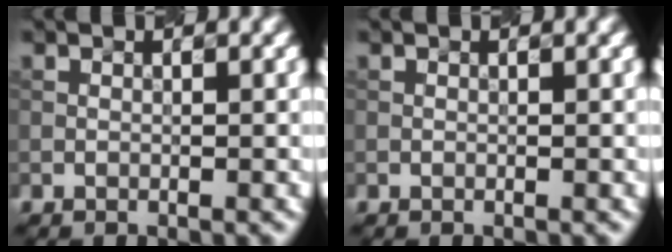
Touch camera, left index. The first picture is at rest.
{"total": 0.0}